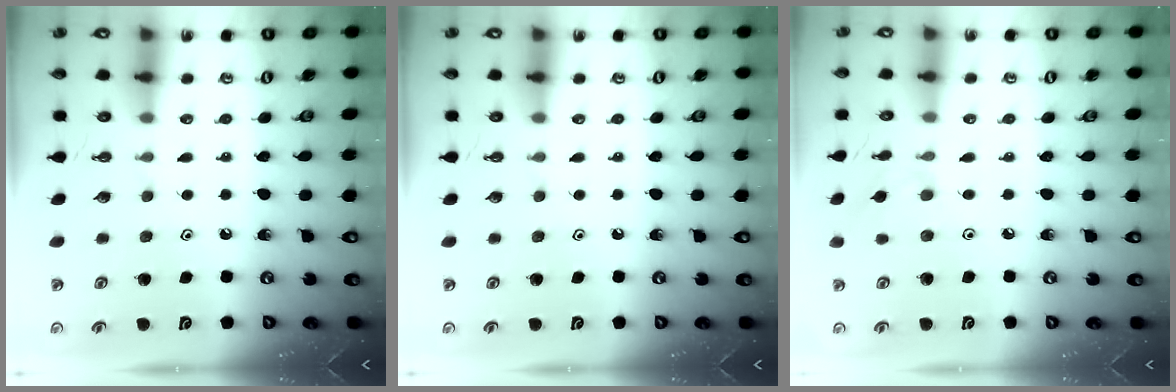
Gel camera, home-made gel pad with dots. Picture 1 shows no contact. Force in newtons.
{"total": 0.0}
{"total": 3.2, "press": 3.2, "slide": 0.5}